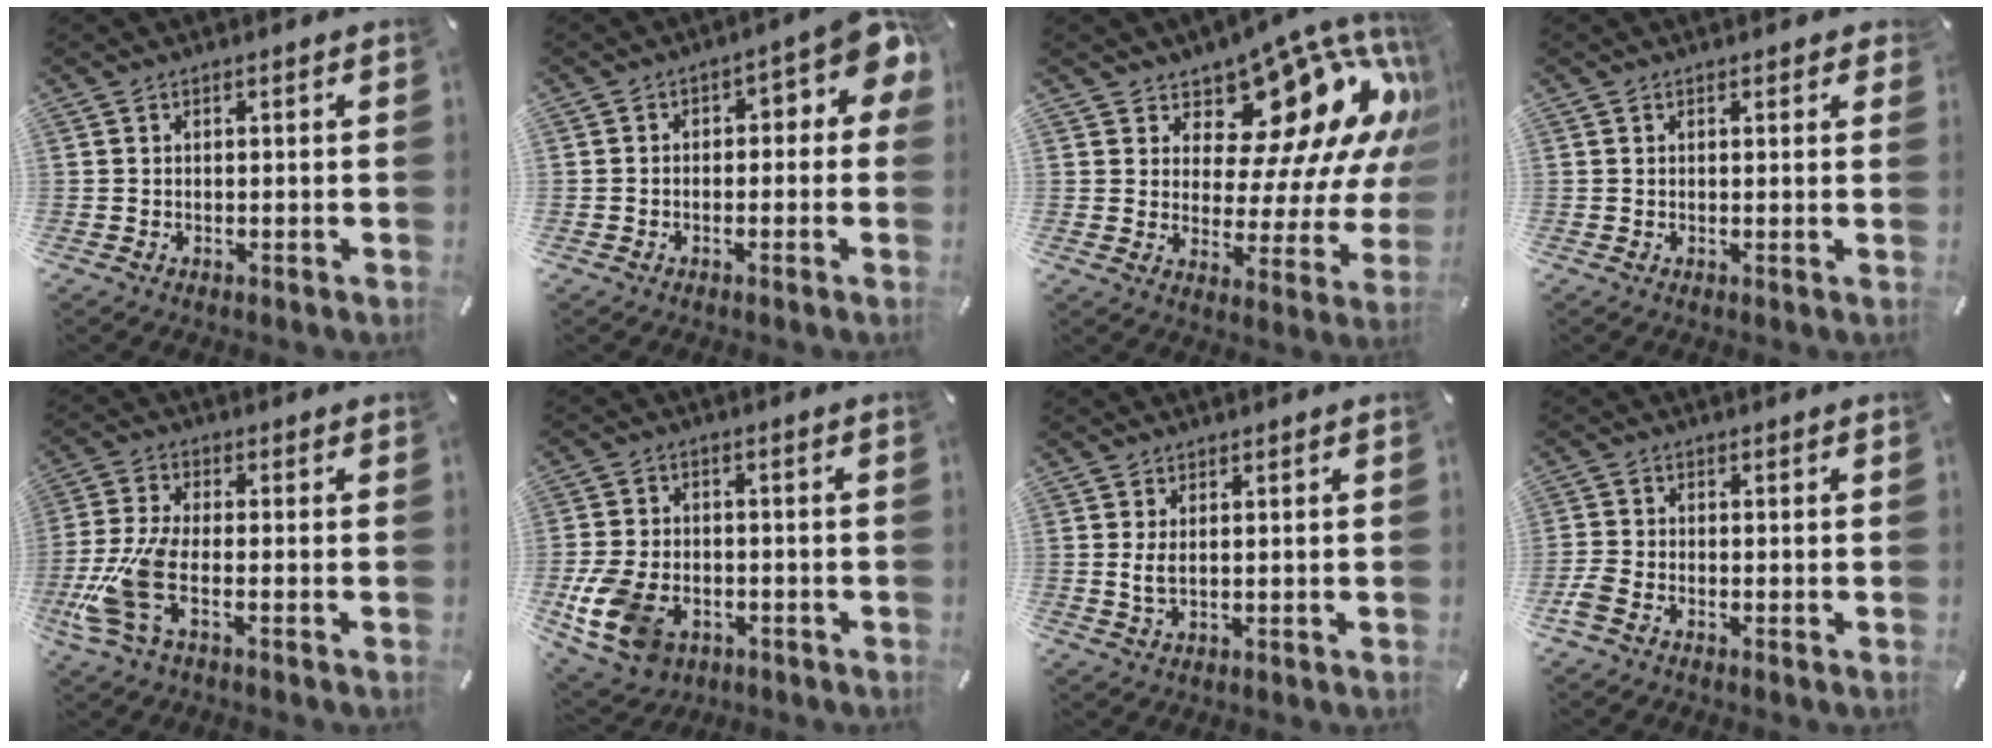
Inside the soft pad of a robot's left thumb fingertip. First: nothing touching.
{"total": 6.4, "force": [0.6, 4.3, 4.7], "torque": [-0.055, -0.004, 0.004]}
{"total": 18.4, "force": [9.6, 10.2, 12.0], "torque": [-0.151, -0.081, 0.159]}
{"total": 0.9, "force": [0.6, 0.5, 0.5], "torque": [-0.002, -0.002, 0.009]}
{"total": 11.6, "force": [-3.3, 5.1, 9.8], "torque": [-0.229, -0.014, -0.062]}
{"total": 12.2, "force": [-4.8, 8.5, 7.4], "torque": [-0.166, 0.025, -0.084]}
{"total": 2.9, "force": [0.5, 1.2, 2.6], "torque": [-0.057, 0.001, 0.007]}
{"total": 2.9, "force": [-1.9, 1.5, 1.7], "torque": [-0.039, 0.006, -0.037]}